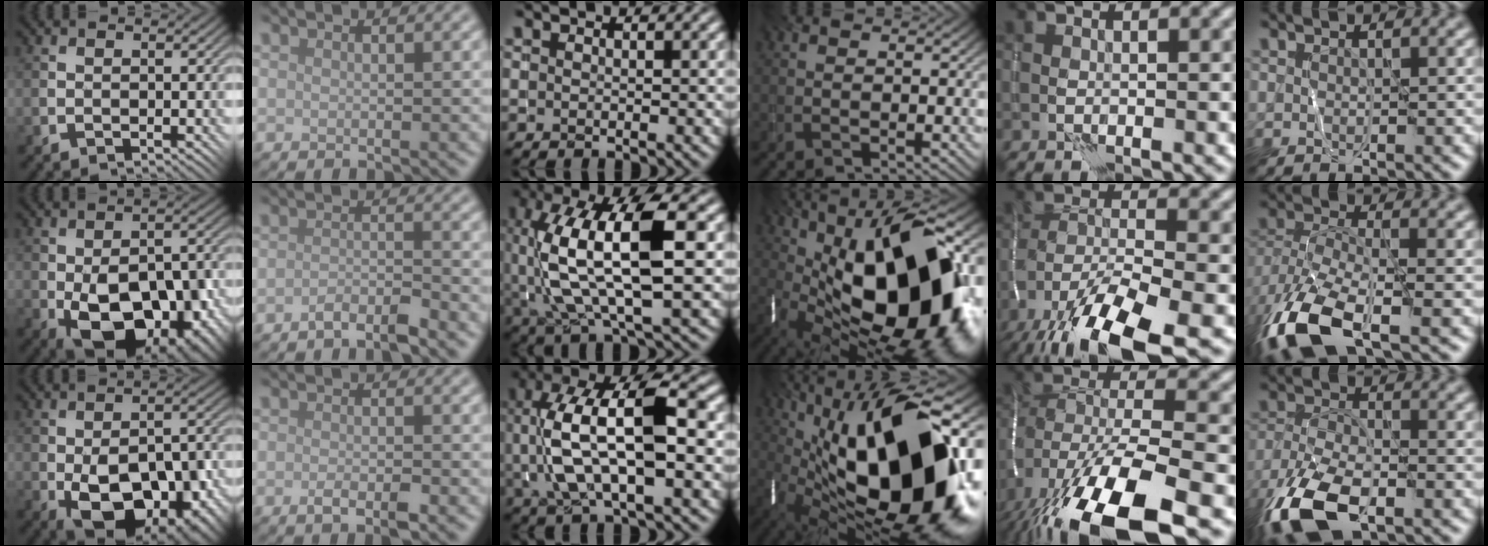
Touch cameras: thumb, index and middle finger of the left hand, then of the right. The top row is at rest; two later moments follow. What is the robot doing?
{"motion": "wrap", "object": "thread"}